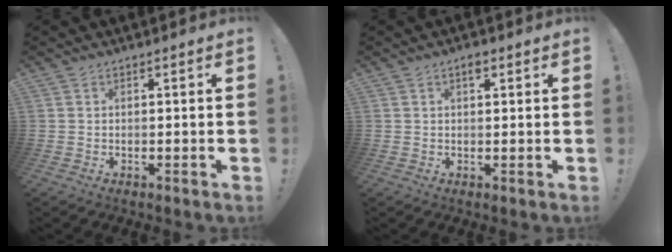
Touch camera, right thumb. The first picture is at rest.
{"total": 1.9, "force": [1.2, 1.0, 1.2], "torque": [-0.011, -0.004, 0.017]}